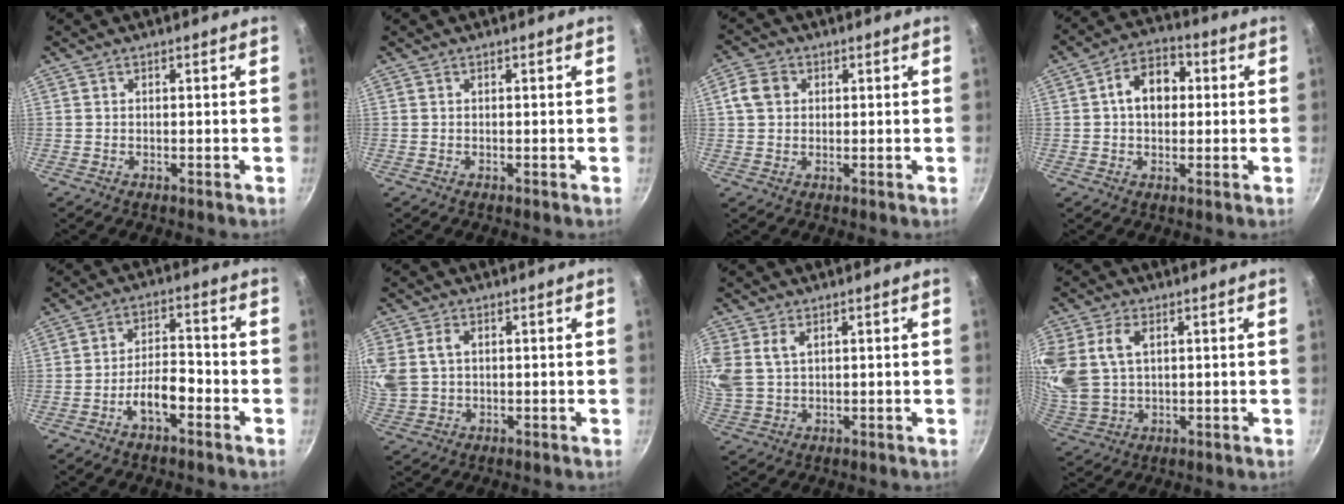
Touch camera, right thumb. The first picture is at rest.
{"total": 0.0}
{"total": 3.8, "force": [1.0, 3.2, 1.8], "torque": [-0.021, 0.003, 0.013]}
{"total": 9.4, "force": [1.3, 6.7, 6.4], "torque": [-0.063, 0.021, 0.006]}
{"total": 5.9, "force": [-3.5, 2.1, 4.3], "torque": [-0.061, 0.037, -0.059]}
{"total": 11.4, "force": [2.5, 8.8, 6.7], "torque": [-0.162, 0.016, 0.053]}
{"total": 11.0, "force": [3.7, 7.6, 6.9], "torque": [-0.162, 0.014, 0.078]}
{"total": 15.0, "force": [4.2, 10.3, 9.9], "torque": [-0.224, 0.005, 0.091]}